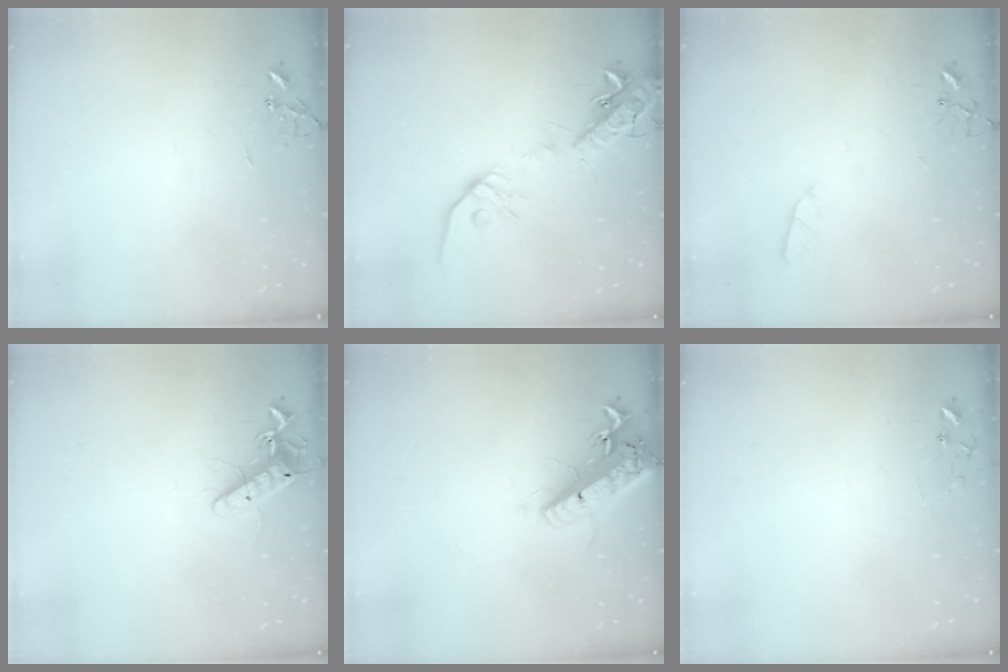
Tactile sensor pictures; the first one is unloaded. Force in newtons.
{"total": 15.6, "press": 15.3, "slide": 3.2}
{"total": 2.9, "press": 2.8, "slide": 0.5}
{"total": 12.8, "press": 12.8, "slide": 0.6}
{"total": 17.6, "press": 17.3, "slide": 3.4}
{"total": 6.4, "press": 6.4, "slide": 0.4}